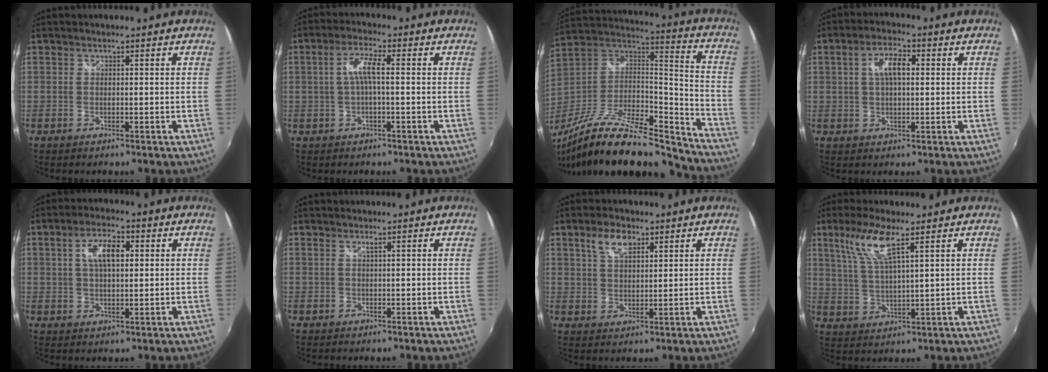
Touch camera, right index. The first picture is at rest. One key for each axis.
{"total": 4.8, "fx": 0.0, "fy": 0.7, "fz": 4.8, "tx": -0.093, "ty": 0.008, "tz": 0.002}
{"total": 26.7, "fx": -21.3, "fy": 6.6, "fz": 14.7, "tx": -0.258, "ty": -0.028, "tz": -0.355}
{"total": 6.0, "fx": 1.2, "fy": 2.7, "fz": 5.3, "tx": -0.097, "ty": 0.014, "tz": 0.021}
{"total": 7.0, "fx": 1.9, "fy": 3.2, "fz": 5.9, "tx": -0.108, "ty": 0.014, "tz": 0.034}
{"total": 0.6, "fx": 0.4, "fy": -0.1, "fz": 0.5, "tx": -0.007, "ty": 0.000, "tz": 0.007}
{"total": 5.6, "fx": 3.1, "fy": 2.8, "fz": 3.7, "tx": -0.067, "ty": 0.010, "tz": 0.058}
{"total": 8.5, "fx": 4.7, "fy": 1.4, "fz": 6.9, "tx": -0.144, "ty": 0.002, "tz": 0.099}